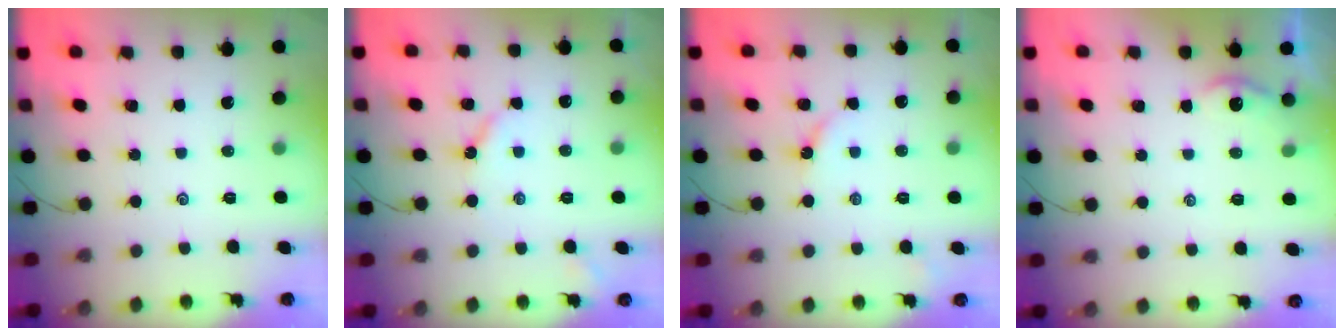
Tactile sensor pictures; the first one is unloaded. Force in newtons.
{"total": 4.0, "press": 3.9, "slide": 0.5}
{"total": 2.9, "press": 2.9, "slide": 0.5}
{"total": 3.0, "press": 3.0, "slide": 0.5}